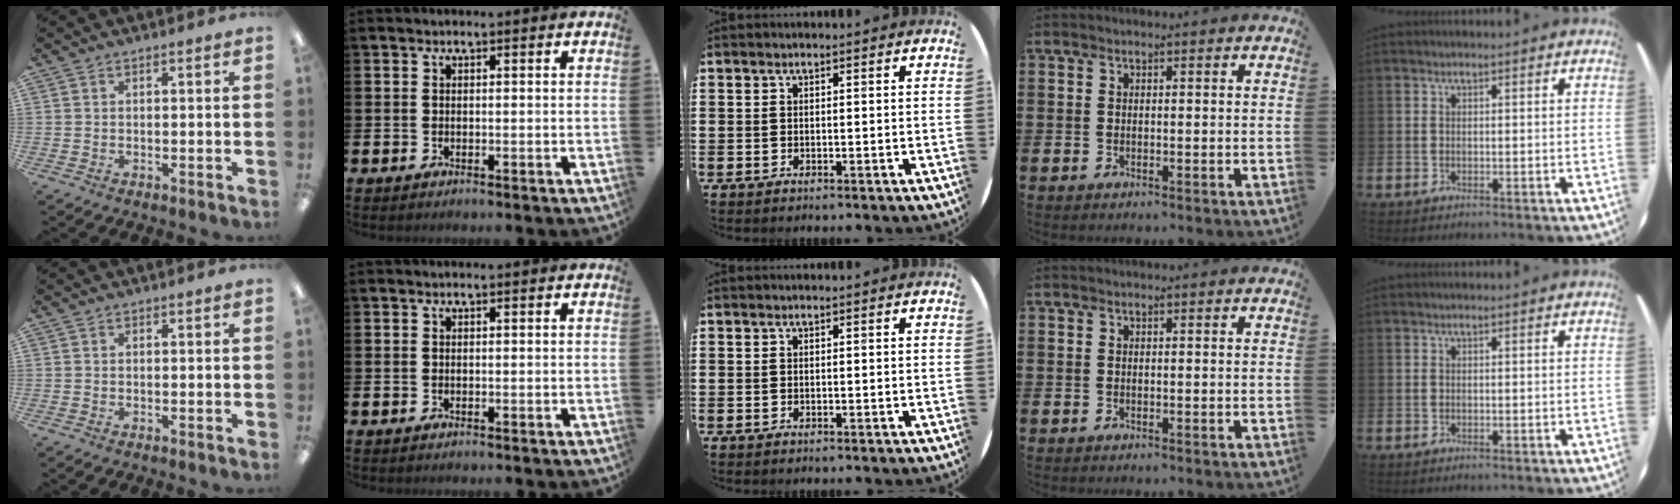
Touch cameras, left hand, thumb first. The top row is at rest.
{}